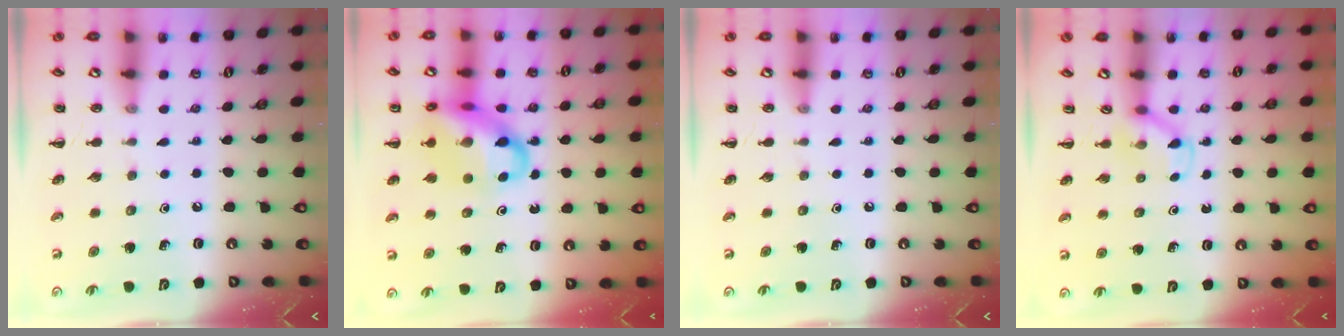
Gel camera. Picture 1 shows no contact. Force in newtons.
{"total": 17.5, "press": 17.2, "slide": 3.4}
{"total": 0.0}
{"total": 4.0, "press": 3.8, "slide": 1.2}